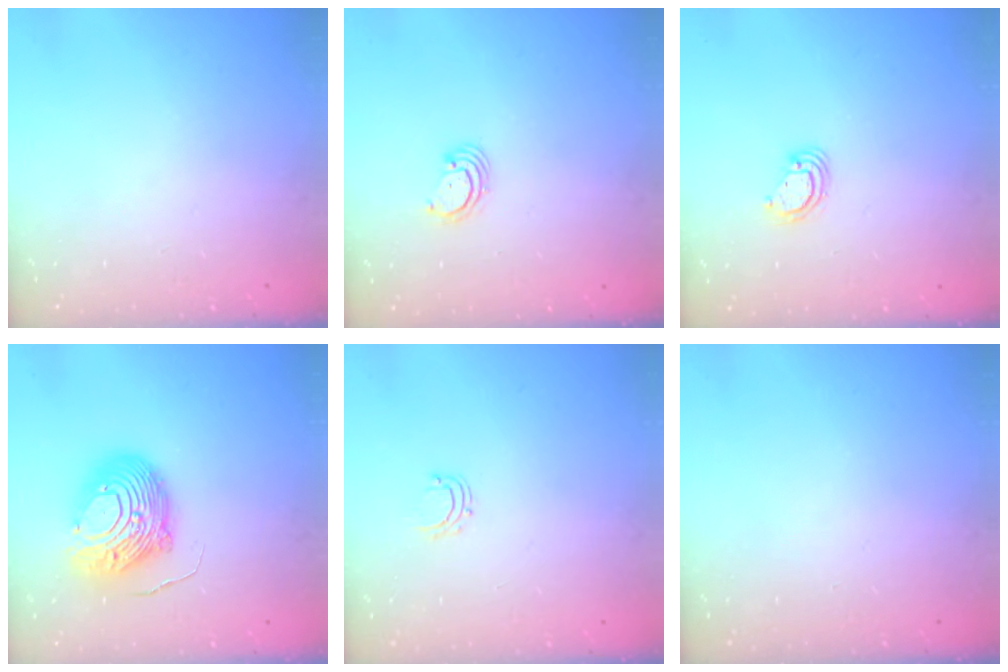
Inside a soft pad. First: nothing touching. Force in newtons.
{"total": 2.5, "press": 2.5, "slide": 0.3}
{"total": 3.9, "press": 3.9, "slide": 0.1}
{"total": 13.5, "press": 13.4, "slide": 1.4}
{"total": 4.2, "press": 4.2, "slide": 0.3}
{"total": 0.0}